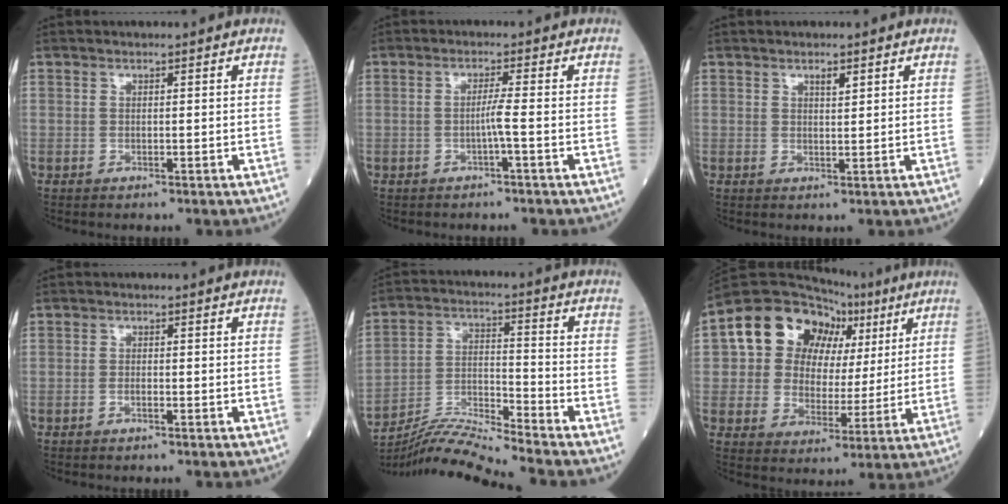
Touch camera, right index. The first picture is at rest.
{"total": 2.1, "force": [-0.8, -0.6, 1.8], "torque": [-0.031, 0.000, -0.016]}
{"total": 1.5, "force": [1.0, 0.3, 1.1], "torque": [-0.018, -0.001, 0.017]}
{"total": 0.8, "force": [-0.5, 0.1, 0.6], "torque": [-0.017, -0.002, -0.008]}
{"total": 9.8, "force": [-9.3, -2.4, 1.9], "torque": [-0.046, 0.007, -0.173]}
{"total": 14.7, "force": [6.4, 11.3, 6.9], "torque": [-0.087, 0.052, 0.104]}